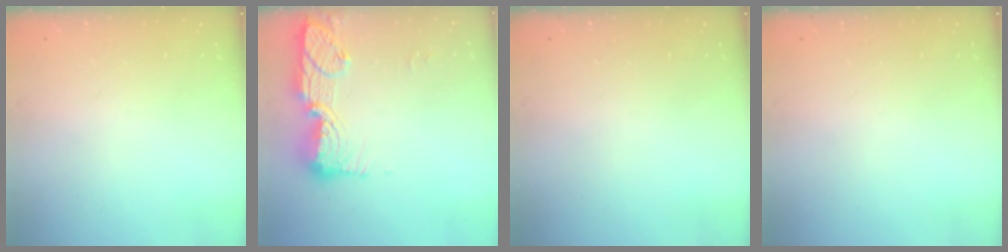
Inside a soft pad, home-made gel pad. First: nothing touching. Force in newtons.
{"total": 15.1, "press": 15.0, "slide": 1.0}
{"total": 0.0}
{"total": 0.0}